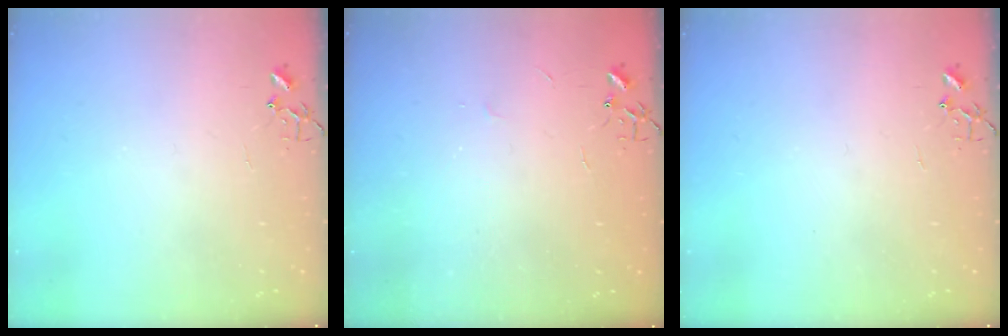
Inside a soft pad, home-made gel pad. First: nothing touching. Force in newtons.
{"total": 2.1, "press": 2.1, "slide": 0.4}
{"total": 0.0}